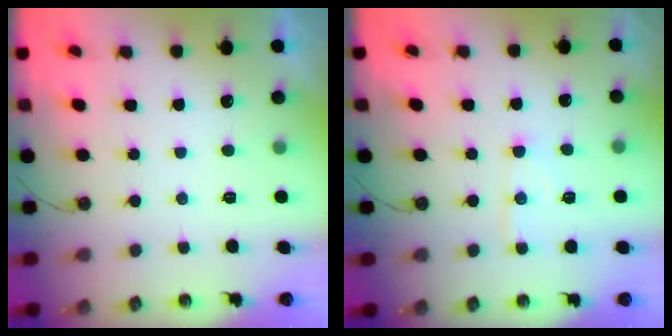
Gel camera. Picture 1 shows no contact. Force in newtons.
{"total": 7.3, "press": 7.3, "slide": 0.5}